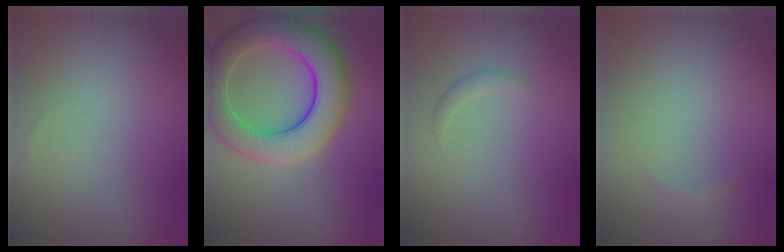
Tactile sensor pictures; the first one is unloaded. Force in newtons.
{"total": 8.7, "press": 8.7, "slide": 0.5}
{"total": 0.8, "press": 0.8, "slide": 0.0}
{"total": 0.5, "press": 0.5, "slide": 0.1}